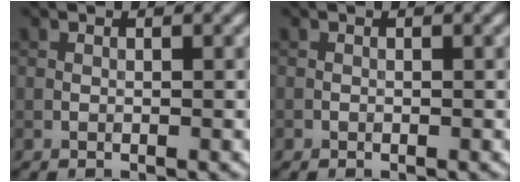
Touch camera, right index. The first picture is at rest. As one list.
[{"total": 0.0}]